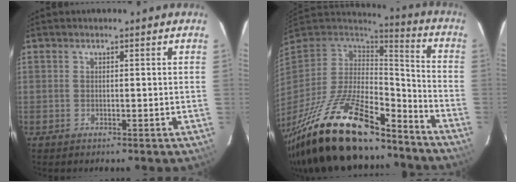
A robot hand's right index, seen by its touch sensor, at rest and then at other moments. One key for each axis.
{"total": 30.9, "fx": -22.0, "fy": 10.5, "fz": 19.0, "tx": -0.371, "ty": -0.042, "tz": -0.354}